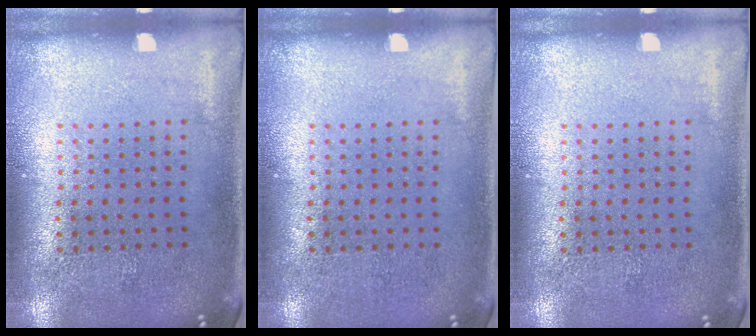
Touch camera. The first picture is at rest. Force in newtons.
{"total": 0.0}
{"total": 0.0}